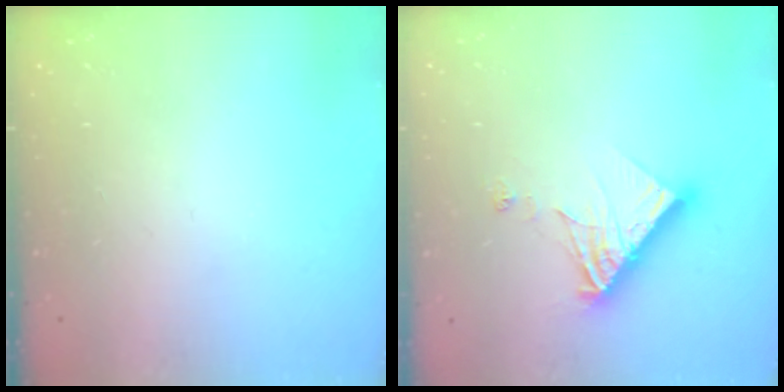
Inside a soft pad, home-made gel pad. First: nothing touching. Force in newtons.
{"total": 12.6, "press": 12.6, "slide": 1.4}